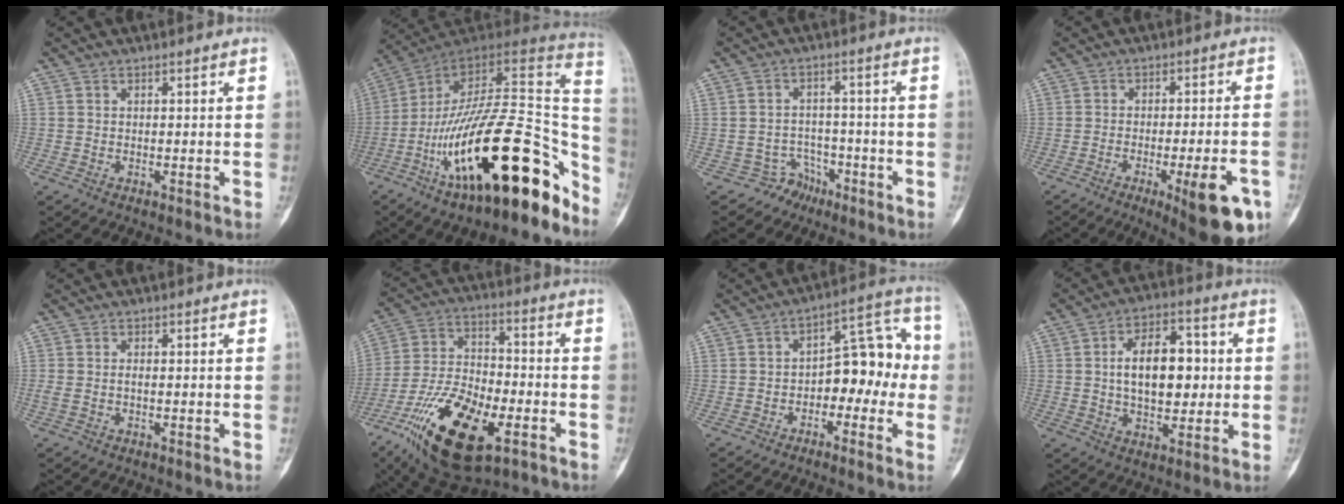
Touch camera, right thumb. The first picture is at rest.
{"total": 30.5, "force": [-14.3, 10.9, 24.6], "torque": [-0.312, 0.086, -0.231]}
{"total": 4.3, "force": [-3.0, 3.0, -0.7], "torque": [0.038, 0.034, -0.049]}
{"total": 13.0, "force": [-5.9, 3.0, 11.2], "torque": [-0.131, 0.014, -0.073]}
{"total": 1.8, "force": [-0.2, 0.9, 1.5], "torque": [-0.043, 0.003, -0.001]}
{"total": 21.7, "force": [-9.8, 9.8, 16.8], "torque": [-0.315, 0.029, -0.166]}
{"total": 11.7, "force": [-2.1, 7.2, 9.0], "torque": [-0.082, 0.054, -0.041]}
{"total": 13.8, "force": [1.1, 8.0, 11.2], "torque": [-0.141, 0.014, 0.016]}